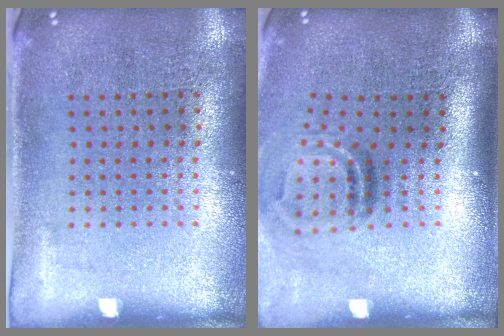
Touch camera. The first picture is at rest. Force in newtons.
{"total": 2.0, "press": 1.2, "slide": 1.6}